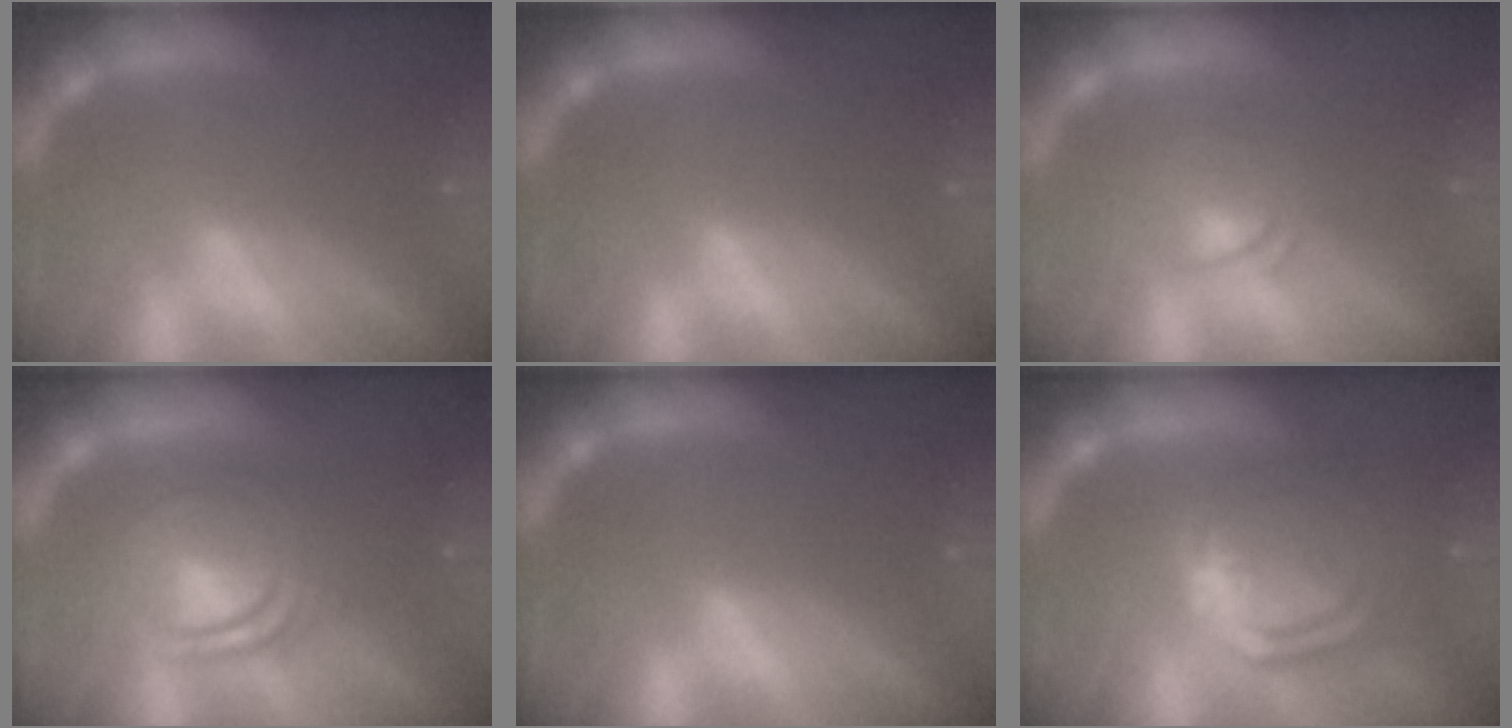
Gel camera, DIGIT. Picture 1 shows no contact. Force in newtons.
{"total": 0.0}
{"total": 2.4}
{"total": 6.5}
{"total": 0.0}
{"total": 9.5}